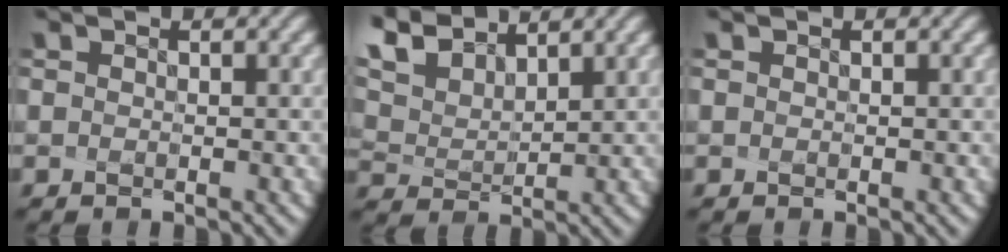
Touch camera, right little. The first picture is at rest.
{"total": 3.4, "force": [3.1, 0.8, 1.0], "torque": [-0.046, 0.001, 0.066]}
{"total": 0.0}